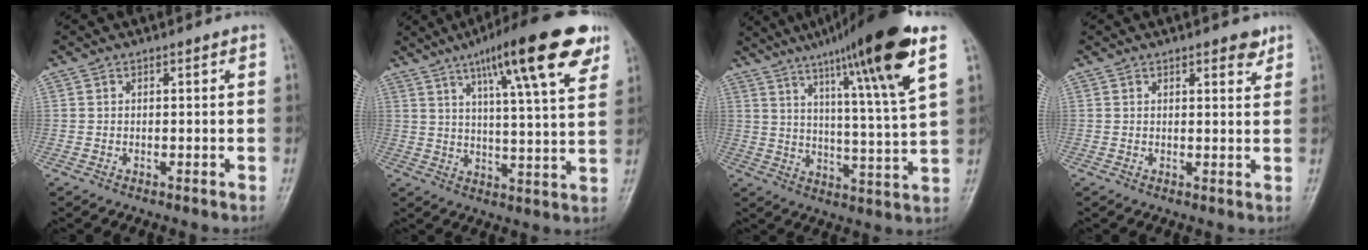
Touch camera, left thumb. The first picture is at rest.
{"total": 19.4, "force": [10.6, 3.8, 15.8], "torque": [-0.214, -0.023, 0.157]}
{"total": 20.3, "force": [11.5, 1.2, 16.7], "torque": [-0.247, -0.041, 0.176]}
{"total": 3.0, "force": [2.0, 1.2, 1.9], "torque": [-0.012, -0.010, 0.025]}